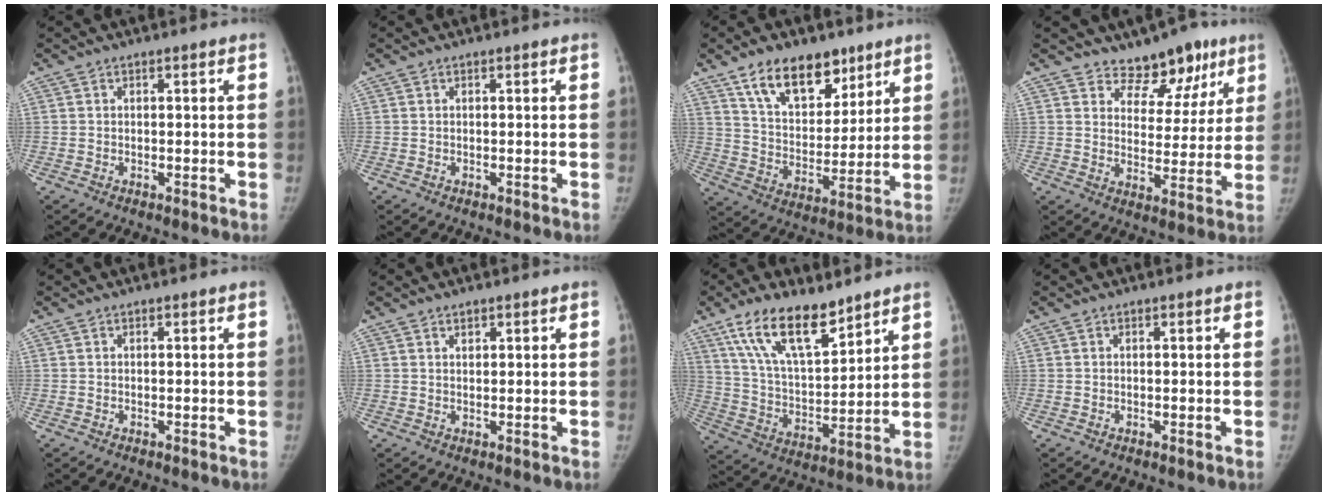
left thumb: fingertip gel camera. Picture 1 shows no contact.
{"total": 0.0}
{"total": 15.5, "force": [10.1, 8.6, 8.0], "torque": [-0.084, -0.054, 0.176]}
{"total": 10.5, "force": [7.7, 6.3, 3.2], "torque": [0.008, -0.044, 0.109]}
{"total": 0.0}
{"total": 1.4, "force": [1.0, 0.8, 0.6], "torque": [-0.003, -0.006, 0.015]}
{"total": 16.1, "force": [10.9, 6.3, 10.0], "torque": [-0.149, -0.055, 0.211]}
{"total": 0.0}